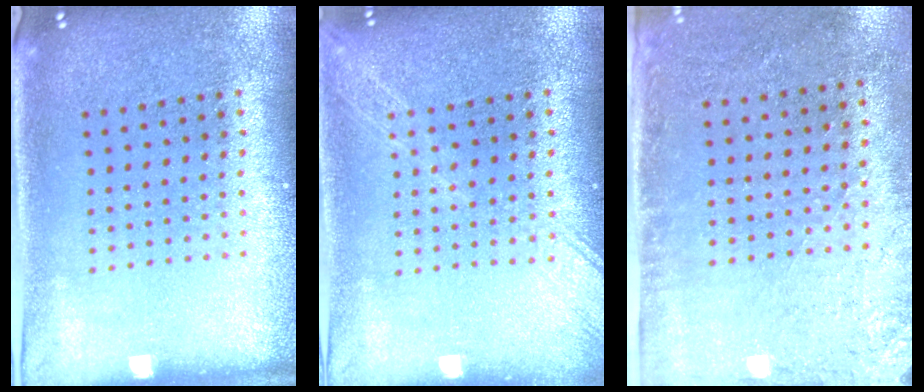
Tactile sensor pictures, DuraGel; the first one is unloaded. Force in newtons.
{"total": 2.7, "press": 2.6, "slide": 0.4}
{"total": 2.8, "press": 2.3, "slide": 1.6}